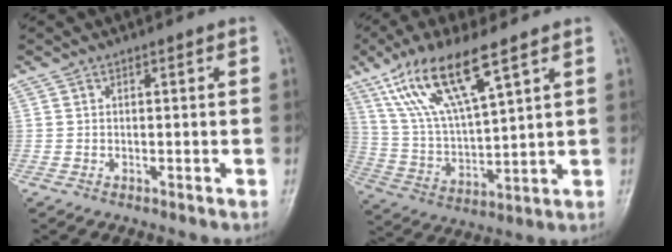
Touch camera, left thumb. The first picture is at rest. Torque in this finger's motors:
{"motor_torque": [0.72, 0.53, 1.39, -1.37, 0.60]}